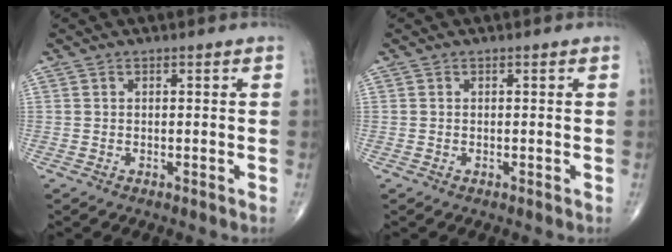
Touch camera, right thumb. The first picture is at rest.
{"total": 0.0}